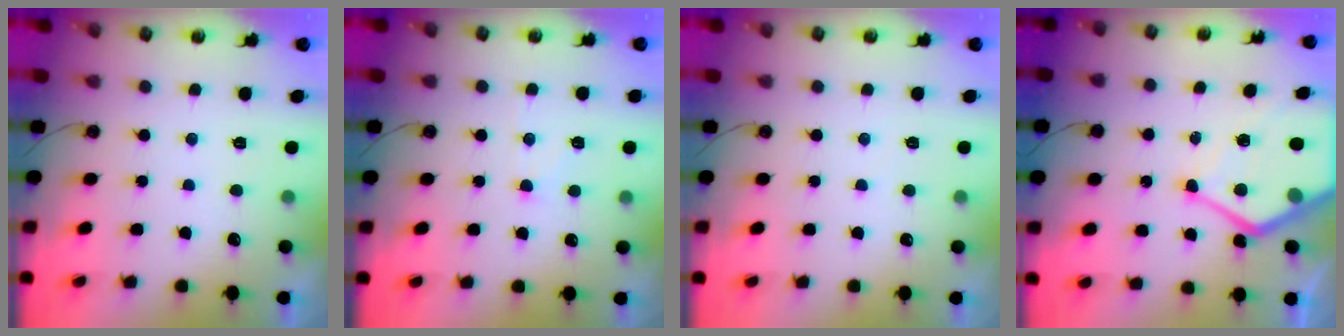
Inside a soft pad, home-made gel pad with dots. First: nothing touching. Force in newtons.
{"total": 6.1, "press": 6.0, "slide": 0.7}
{"total": 2.8, "press": 2.8, "slide": 0.3}
{"total": 13.4, "press": 13.4, "slide": 1.1}